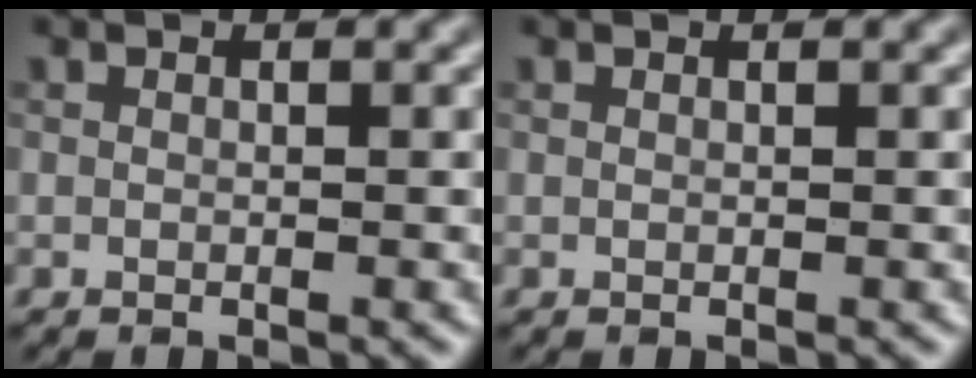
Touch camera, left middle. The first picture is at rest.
{"total": 0.6, "force": [0.5, 0.2, 0.3], "torque": [-0.001, 0.000, 0.001]}